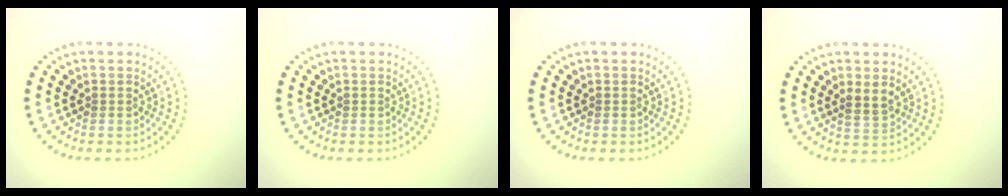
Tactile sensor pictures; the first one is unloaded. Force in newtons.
{"total": 0.0}
{"total": 0.0}
{"total": 1.8, "press": 1.7, "slide": 0.5}